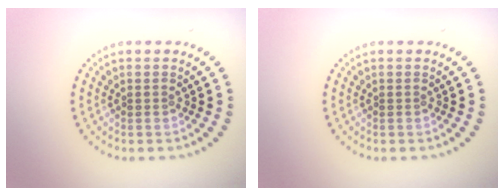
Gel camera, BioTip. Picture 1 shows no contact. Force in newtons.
{"total": 0.0}